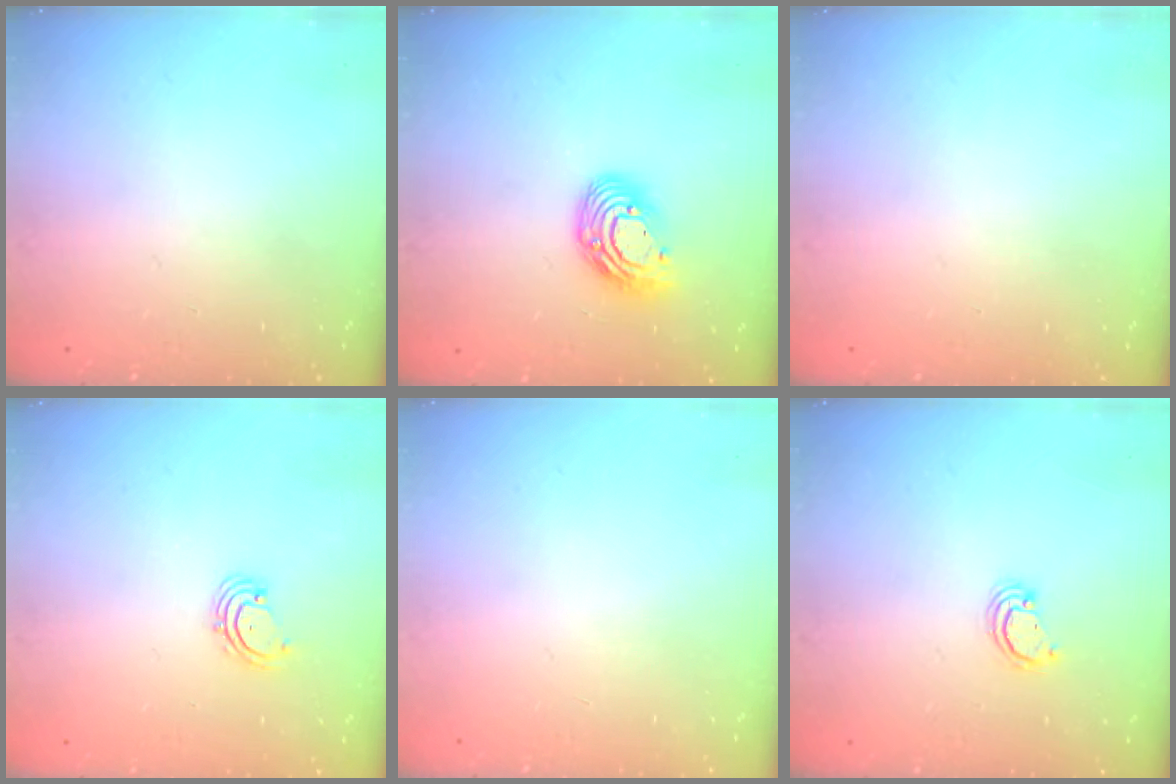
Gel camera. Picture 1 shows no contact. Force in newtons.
{"total": 12.2, "press": 12.1, "slide": 1.1}
{"total": 0.0}
{"total": 2.0, "press": 2.0, "slide": 0.4}
{"total": 0.0}
{"total": 2.1, "press": 2.1, "slide": 0.1}